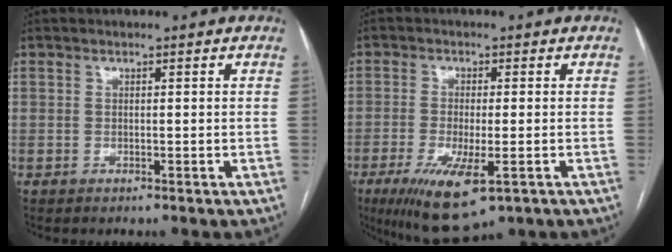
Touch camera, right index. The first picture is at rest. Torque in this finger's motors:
{"motor_torque": [1.05, -0.31, 0.54, 0.13]}